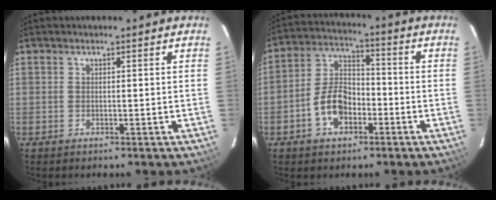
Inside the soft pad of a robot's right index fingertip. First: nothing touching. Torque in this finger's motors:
{"motor_torque": [1.62, -0.28, 0.28, 0.05]}